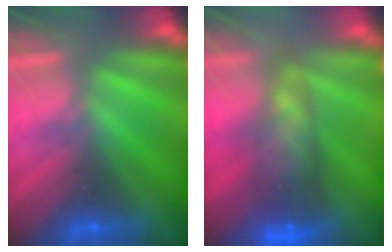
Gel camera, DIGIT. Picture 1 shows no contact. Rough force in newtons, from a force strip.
{"total": 7.3}